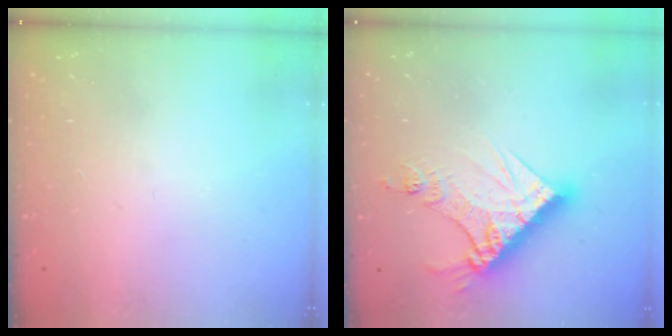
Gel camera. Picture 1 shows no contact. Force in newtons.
{"total": 14.5, "press": 14.4, "slide": 1.8}